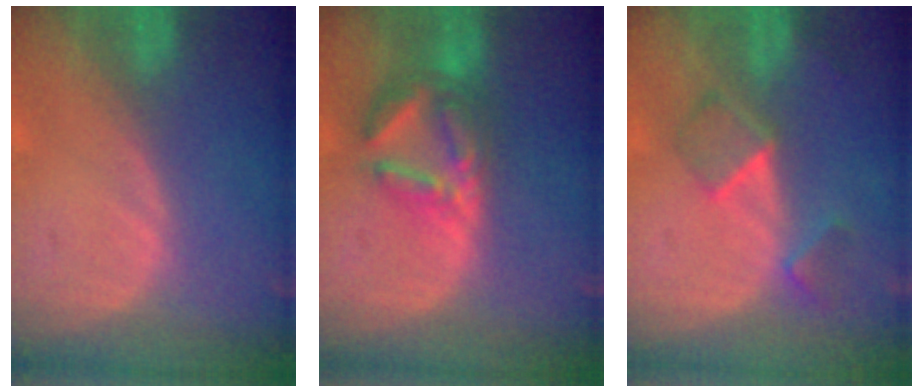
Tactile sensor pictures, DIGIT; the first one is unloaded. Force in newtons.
{"total": 7.2, "press": 6.3, "slide": 3.5}
{"total": 5.4, "press": 4.6, "slide": 2.8}